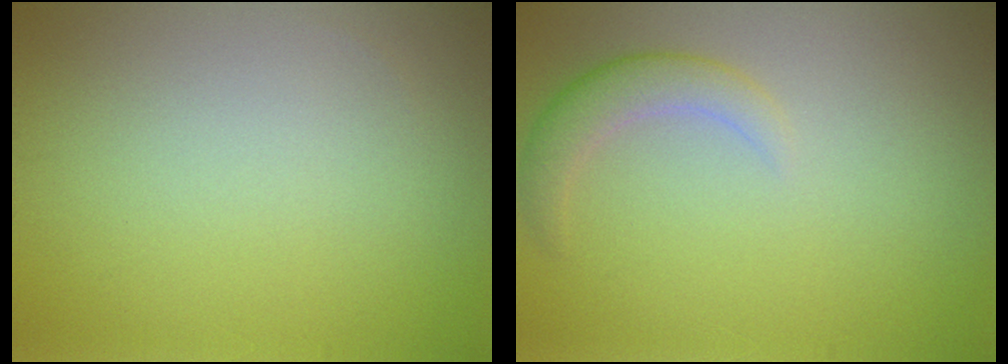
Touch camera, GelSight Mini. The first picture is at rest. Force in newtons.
{"total": 2.5, "press": 2.5, "slide": 0.3}